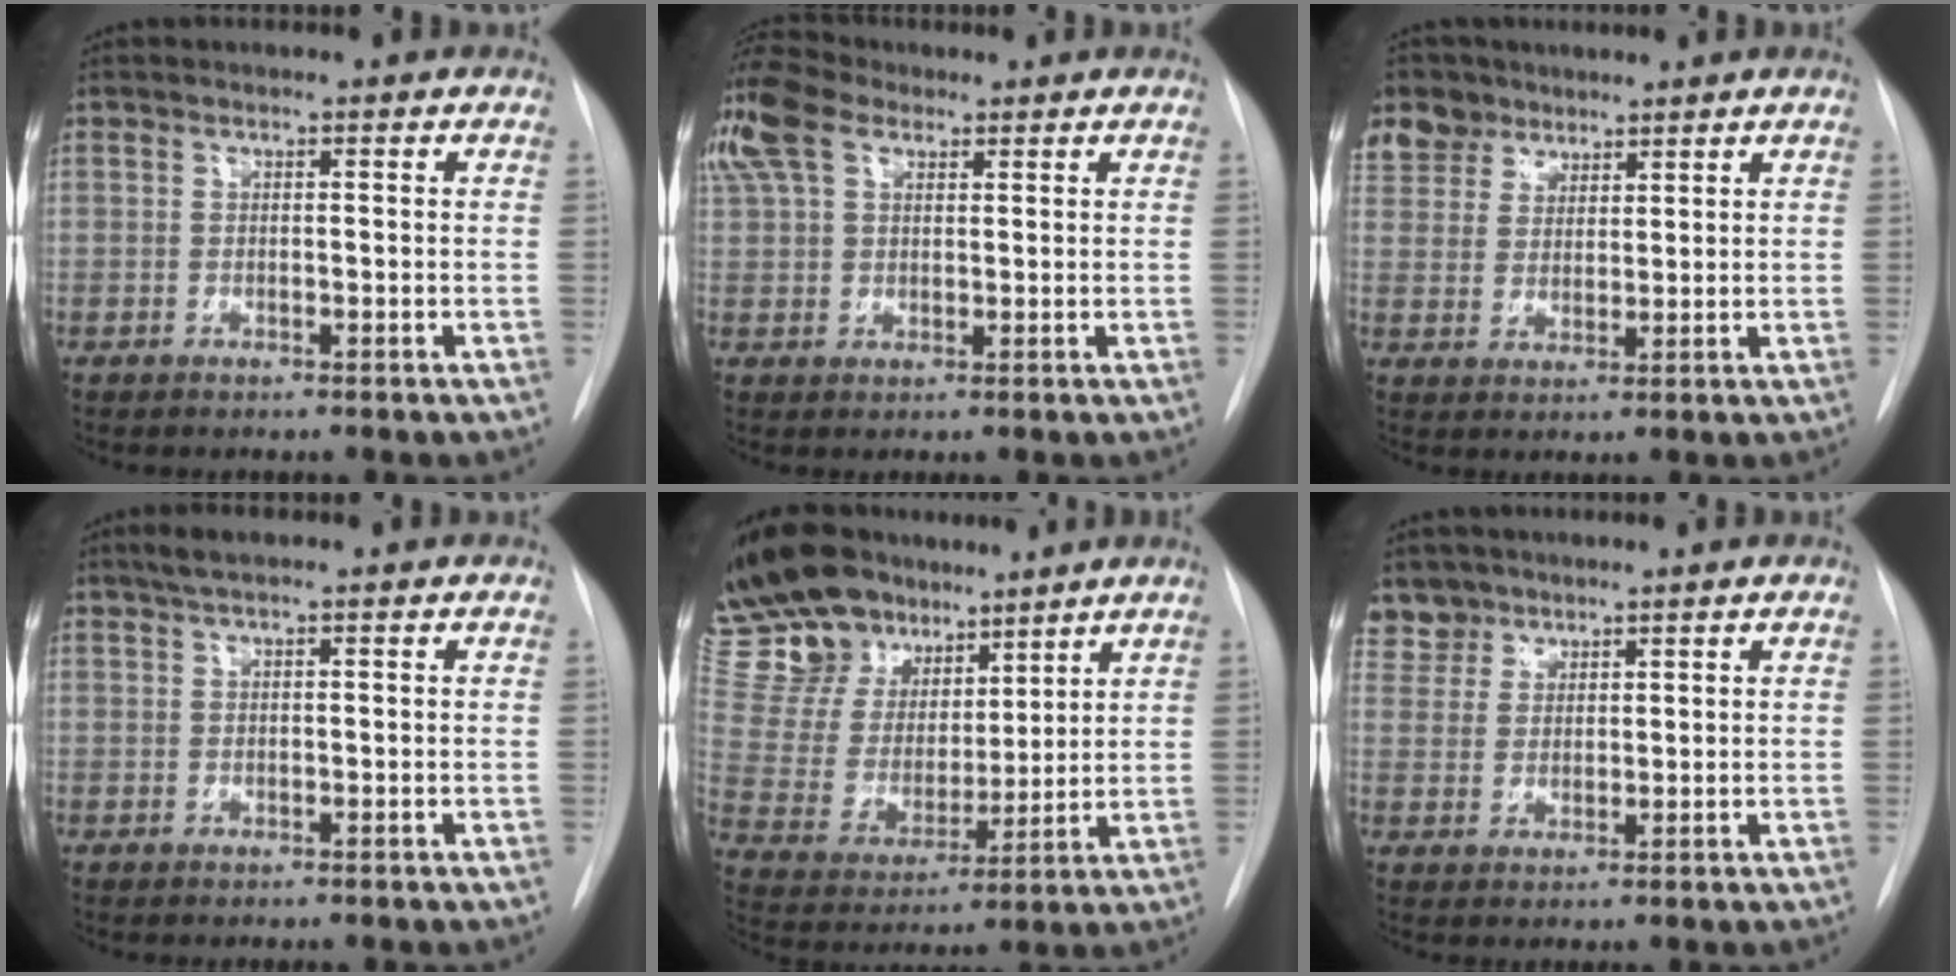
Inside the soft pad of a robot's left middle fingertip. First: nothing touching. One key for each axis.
{"total": 10.9, "fx": 6.7, "fy": 6.3, "fz": 5.8, "tx": -0.162, "ty": 0.041, "tz": 0.132}
{"total": 7.8, "fx": 5.8, "fy": 5.1, "fz": 0.4, "tx": -0.011, "ty": 0.013, "tz": 0.120}
{"total": 2.3, "fx": 1.7, "fy": 0.2, "fz": 1.5, "tx": -0.033, "ty": 0.010, "tz": 0.032}
{"total": 16.5, "fx": 13.1, "fy": 8.2, "fz": 5.8, "tx": -0.104, "ty": 0.031, "tz": 0.242}
{"total": 4.2, "fx": 3.5, "fy": 2.3, "fz": -0.5, "tx": 0.021, "ty": 0.004, "tz": 0.067}